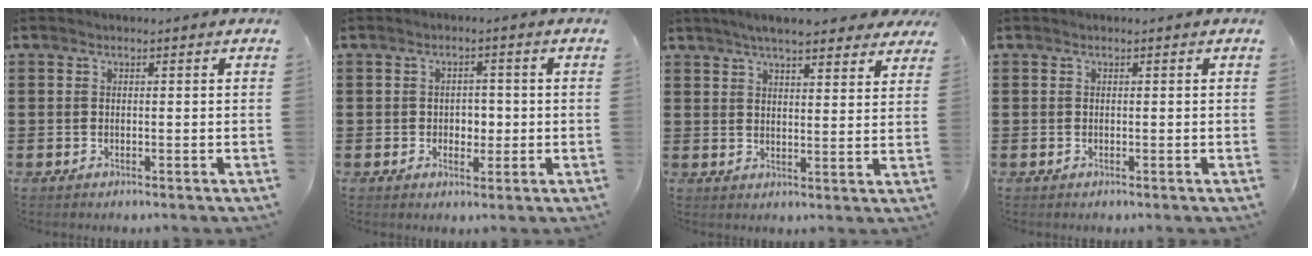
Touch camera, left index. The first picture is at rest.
{"total": 2.4, "force": [-0.2, 1.9, 1.4], "torque": [-0.025, 0.004, -0.010]}
{"total": 5.8, "force": [5.2, 0.7, 2.4], "torque": [-0.063, -0.009, 0.095]}
{"total": 0.0}